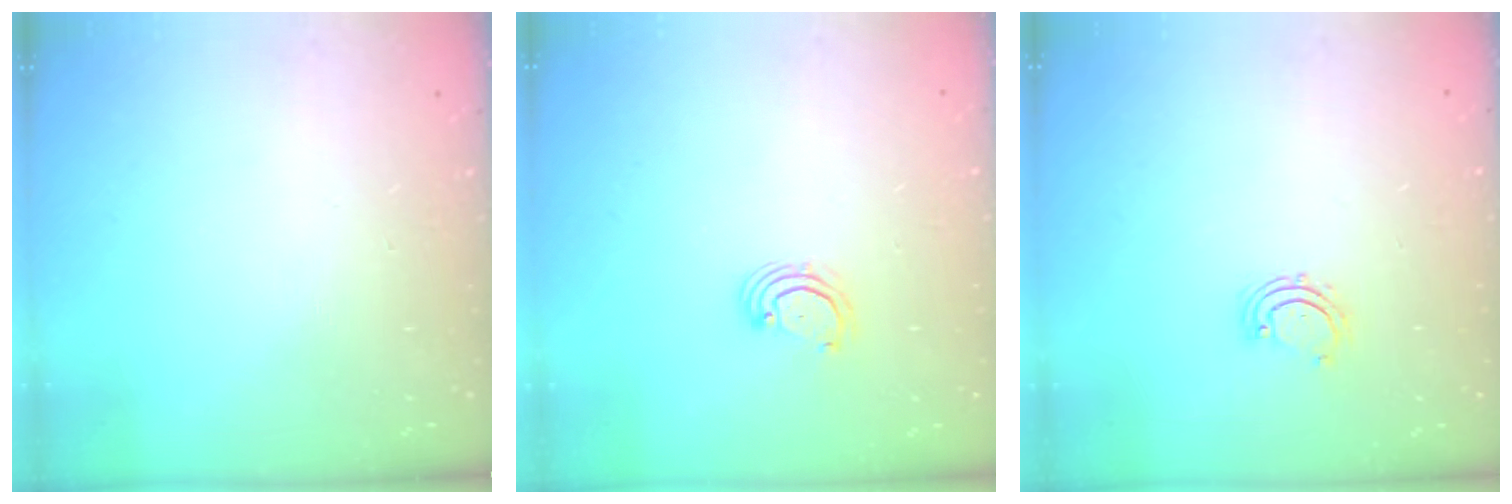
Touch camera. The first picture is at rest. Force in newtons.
{"total": 3.2, "press": 3.2, "slide": 0.5}
{"total": 2.9, "press": 2.9, "slide": 0.4}